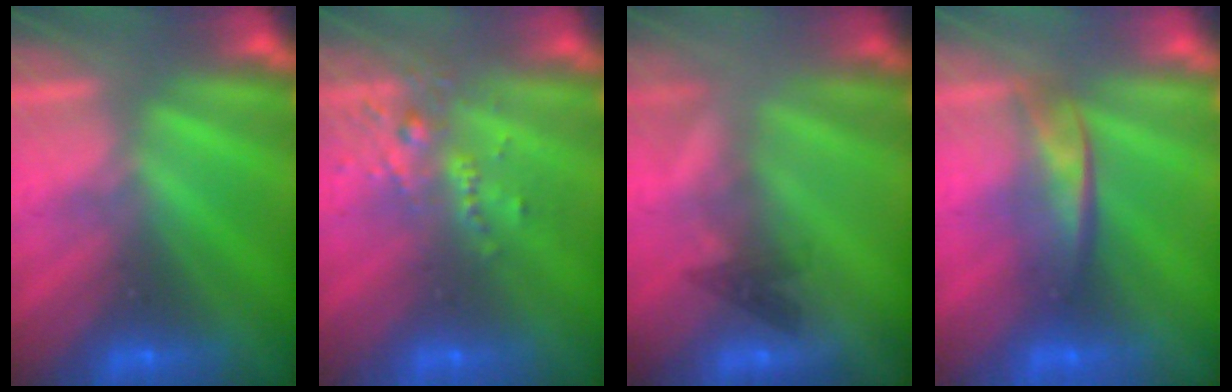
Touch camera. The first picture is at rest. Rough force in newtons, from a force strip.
{"total": 2.6}
{"total": 2.2}
{"total": 2.1}